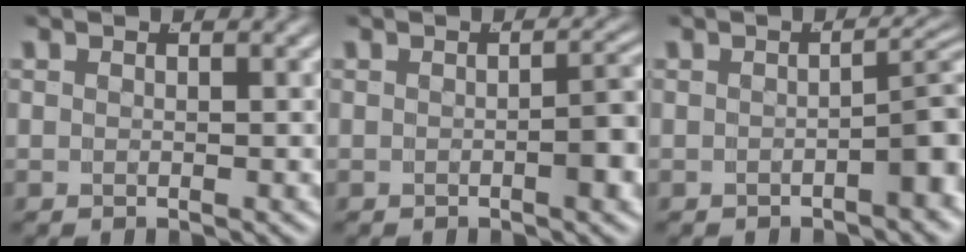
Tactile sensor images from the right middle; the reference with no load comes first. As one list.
[{"total": 2.5, "force": [-0.9, 0.5, 2.2], "torque": [-0.026, 0.004, -0.015]}, {"total": 4.0, "force": [-1.5, 1.2, 3.5], "torque": [-0.030, 0.005, -0.025]}]